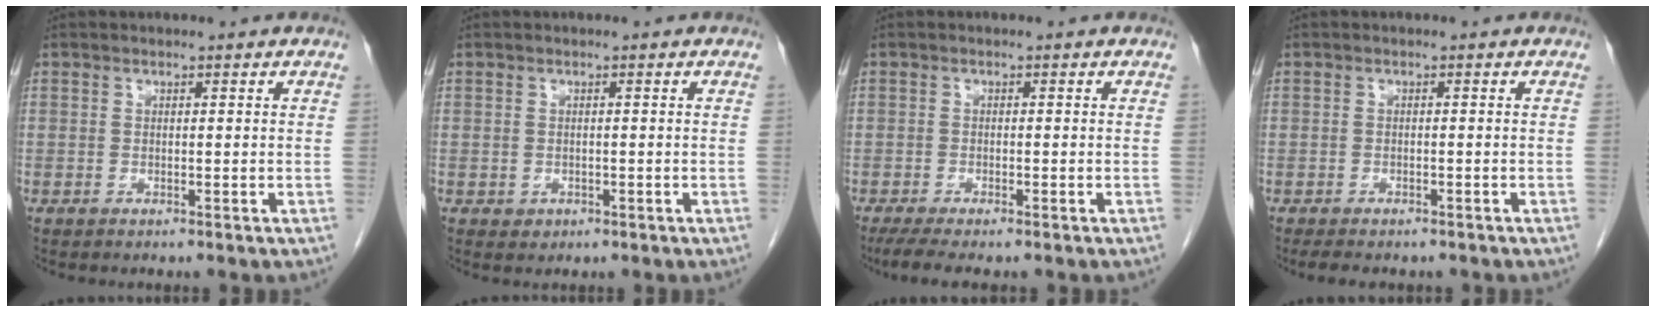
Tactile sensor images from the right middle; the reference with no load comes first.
{"total": 1.1, "force": [-0.4, 1.0, 0.4], "torque": [-0.008, 0.003, 0.001]}
{"total": 4.9, "force": [-3.7, 0.8, 3.1], "torque": [-0.051, -0.012, -0.058]}
{"total": 5.5, "force": [-4.5, 2.0, 2.4], "torque": [-0.033, -0.008, -0.056]}